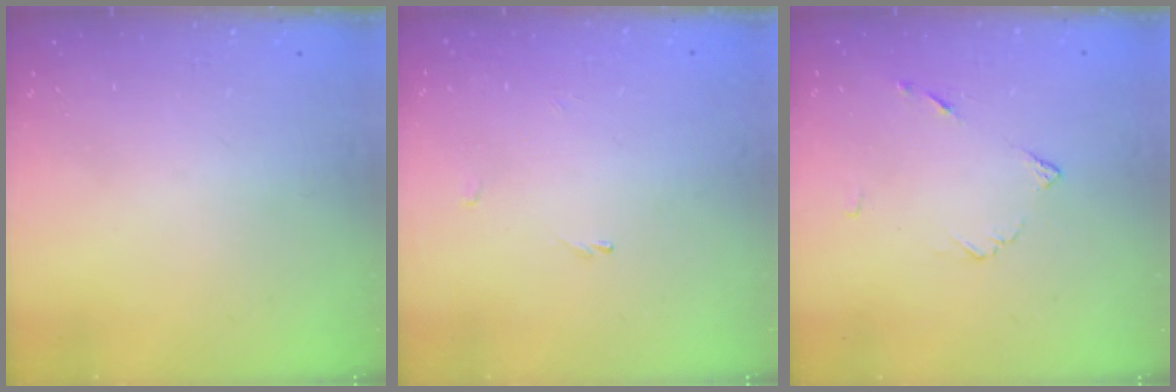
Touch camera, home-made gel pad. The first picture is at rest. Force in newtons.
{"total": 0.0}
{"total": 5.7, "press": 5.6, "slide": 0.7}